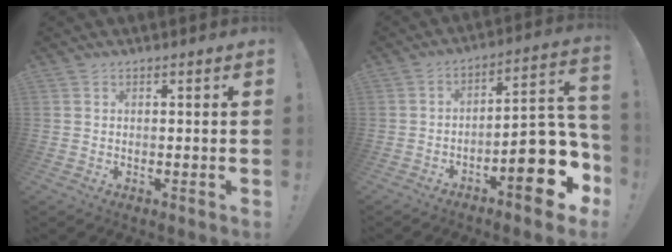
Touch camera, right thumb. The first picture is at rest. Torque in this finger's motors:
{"motor_torque": [2.24, 2.10, 1.26, -1.19, 0.40]}